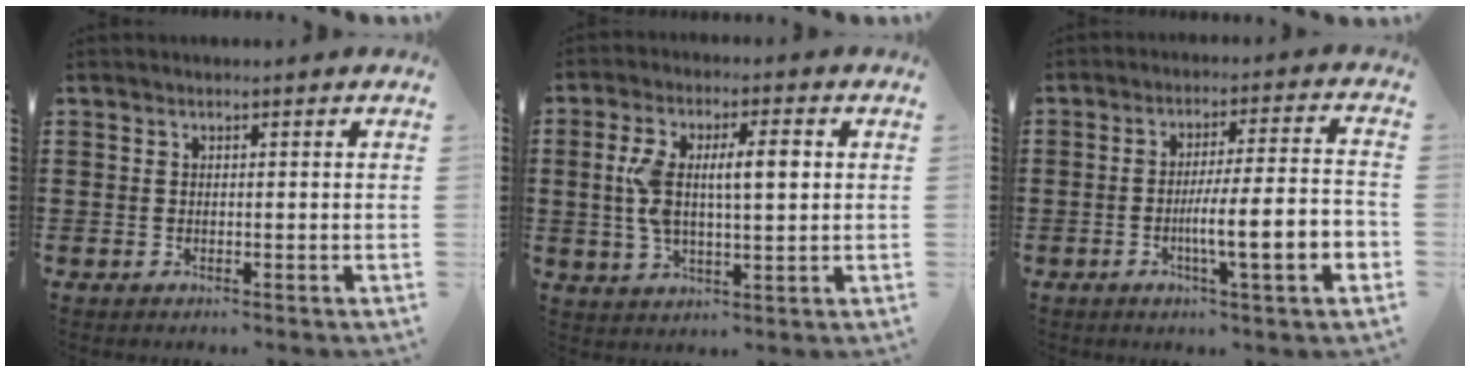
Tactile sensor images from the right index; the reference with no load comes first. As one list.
[{"total": 8.6, "force": [1.2, 3.3, 7.8], "torque": [-0.167, 0.006, 0.014]}, {"total": 8.7, "force": [-2.9, 0.4, 8.2], "torque": [-0.130, -0.009, -0.054]}]